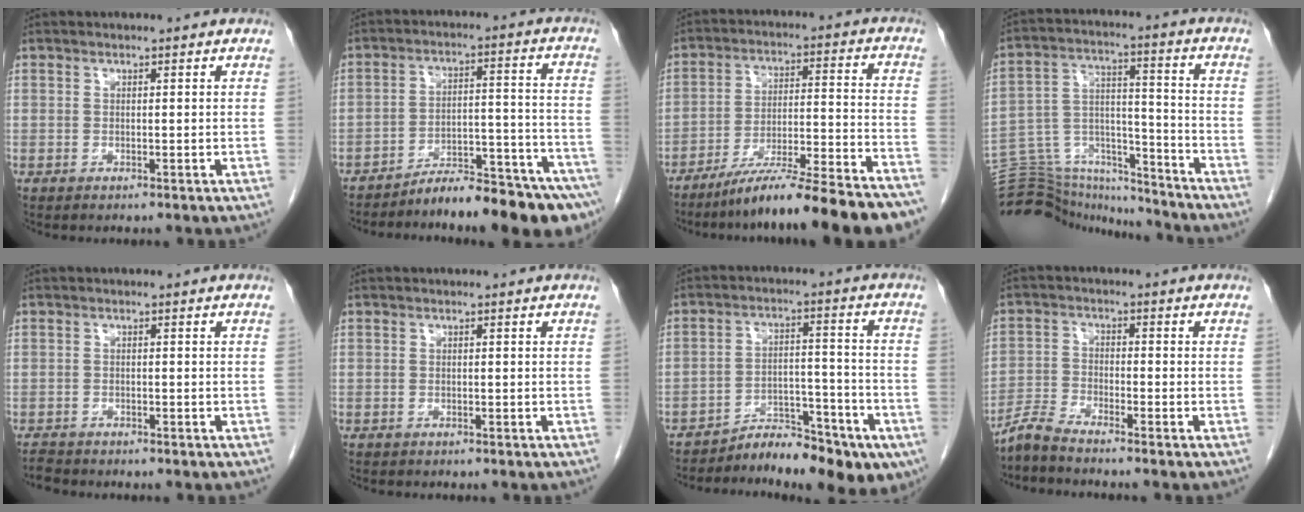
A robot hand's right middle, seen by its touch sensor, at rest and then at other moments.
{"total": 14.0, "force": [-11.9, 2.1, 7.2], "torque": [-0.070, 0.042, -0.176]}
{"total": 20.6, "force": [-17.7, 0.1, 10.5], "torque": [-0.121, -0.002, -0.270]}
{"total": 19.2, "force": [-18.4, 4.4, 3.5], "torque": [-0.084, 0.044, -0.288]}
{"total": 2.0, "force": [-1.9, 0.5, 0.2], "torque": [-0.004, -0.007, -0.034]}
{"total": 0.7, "force": [-0.6, 0.3, 0.2], "torque": [-0.007, 0.001, -0.010]}
{"total": 11.2, "force": [-9.1, 3.5, 5.5], "torque": [-0.053, 0.042, -0.139]}
{"total": 3.8, "force": [-3.7, -0.4, 0.8], "torque": [-0.019, -0.018, -0.078]}